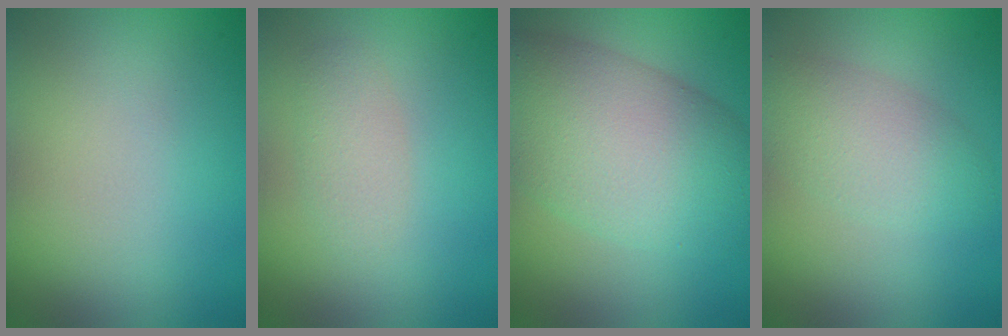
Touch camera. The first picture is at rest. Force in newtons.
{"total": 1.7, "press": 1.7, "slide": 0.2}
{"total": 10.3, "press": 10.3, "slide": 0.2}
{"total": 3.9, "press": 3.9, "slide": 0.1}